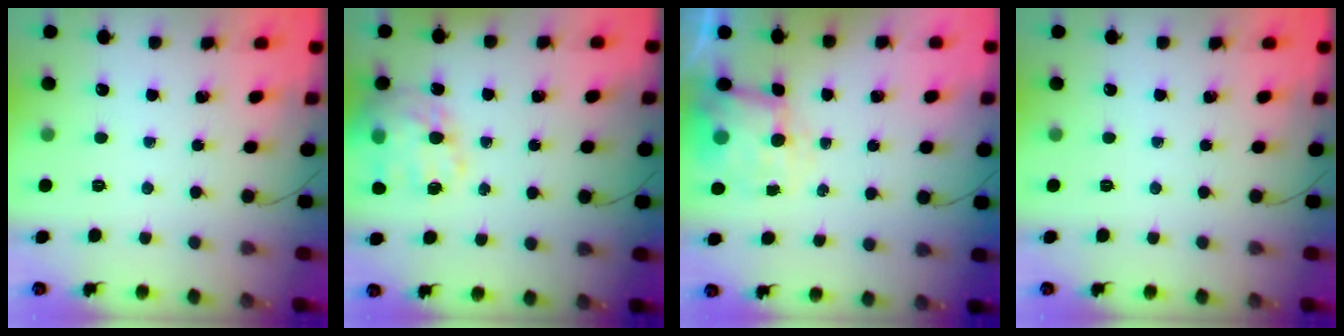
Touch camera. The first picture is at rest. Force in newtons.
{"total": 19.4, "press": 19.1, "slide": 3.4}
{"total": 6.7, "press": 6.6, "slide": 1.3}
{"total": 0.0}